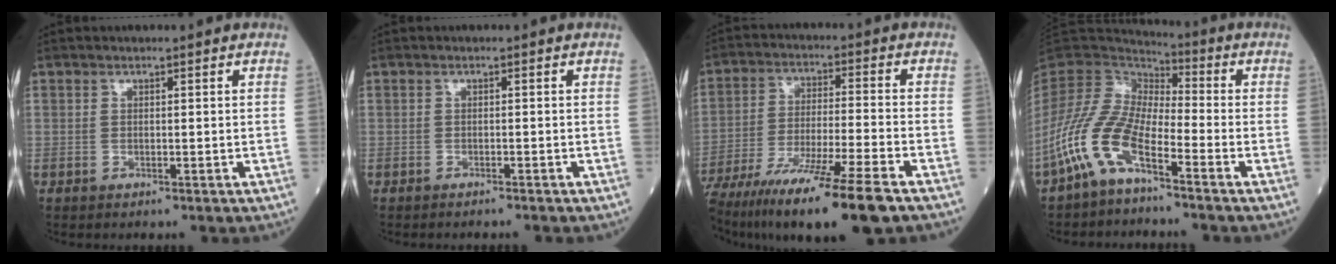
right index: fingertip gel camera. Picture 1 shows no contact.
{"total": 1.4, "force": [-1.4, -0.2, 0.4], "torque": [-0.007, 0.000, -0.018]}
{"total": 19.6, "force": [-13.9, 0.2, 13.8], "torque": [-0.227, -0.054, -0.235]}
{"total": 10.6, "force": [-5.8, 3.7, 8.0], "torque": [-0.188, 0.006, -0.124]}